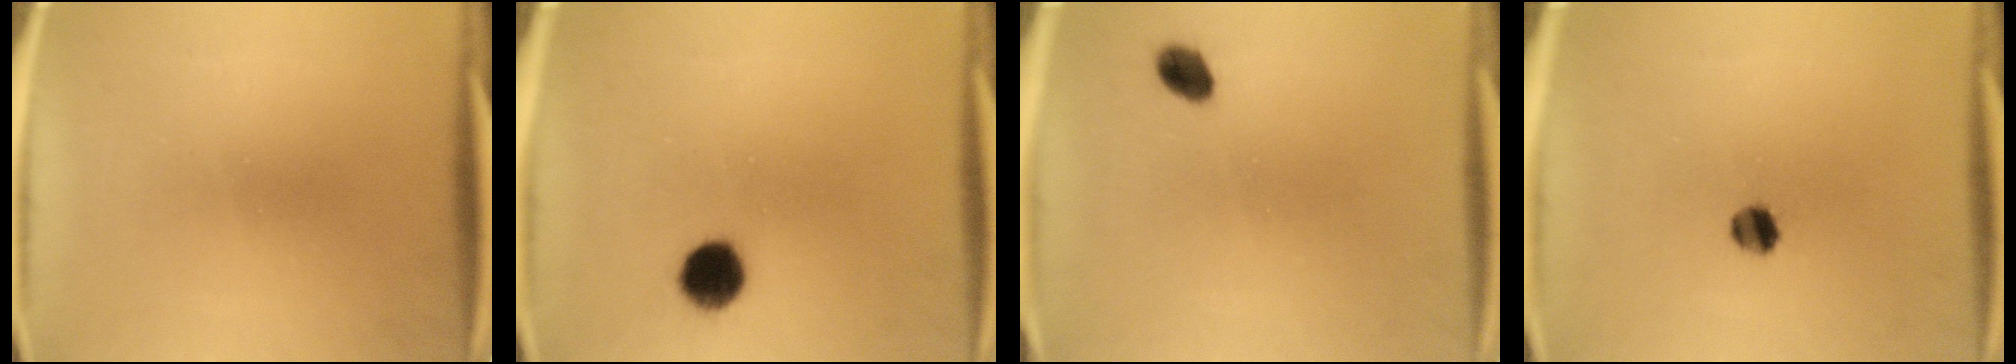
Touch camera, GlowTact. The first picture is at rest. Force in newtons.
{"total": 7.0}
{"total": 3.1}
{"total": 3.8}